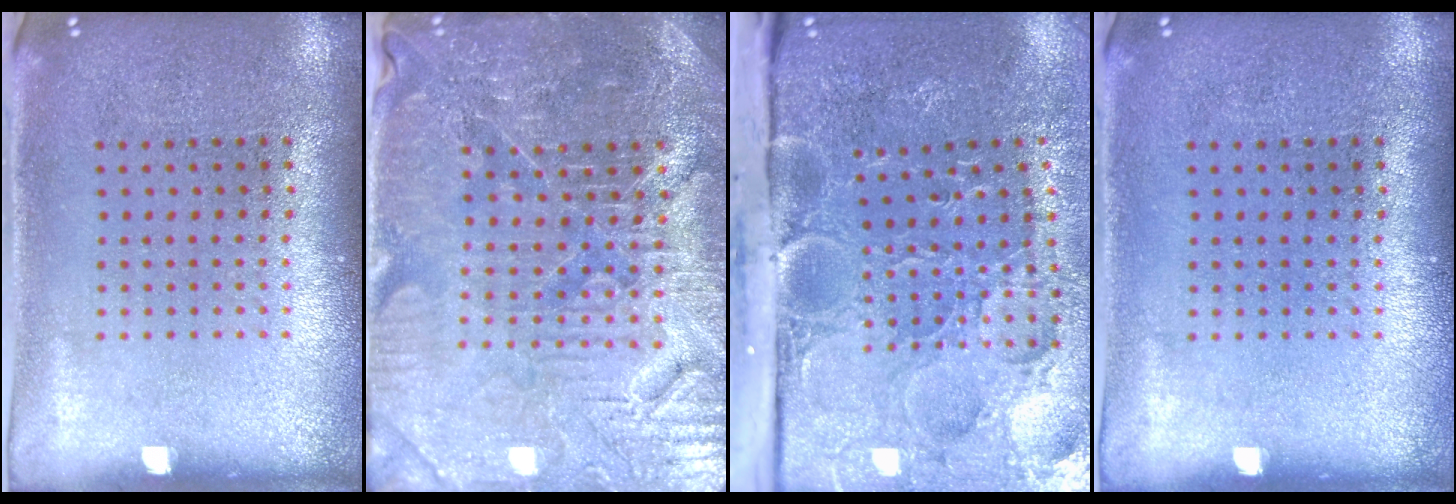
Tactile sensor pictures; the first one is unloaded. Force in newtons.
{"total": 4.6, "press": 4.4, "slide": 1.3}
{"total": 5.1, "press": 4.1, "slide": 3.1}
{"total": 0.0}